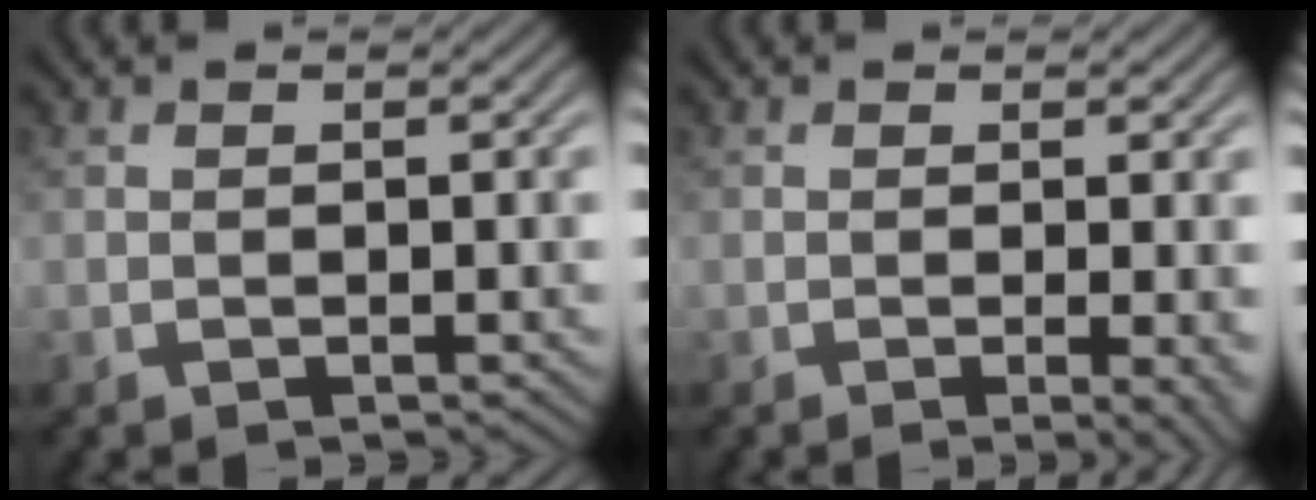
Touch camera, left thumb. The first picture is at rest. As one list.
[{"total": 3.1, "force": [-0.4, 0.7, 3.0], "torque": [-0.044, -0.003, -0.010]}]